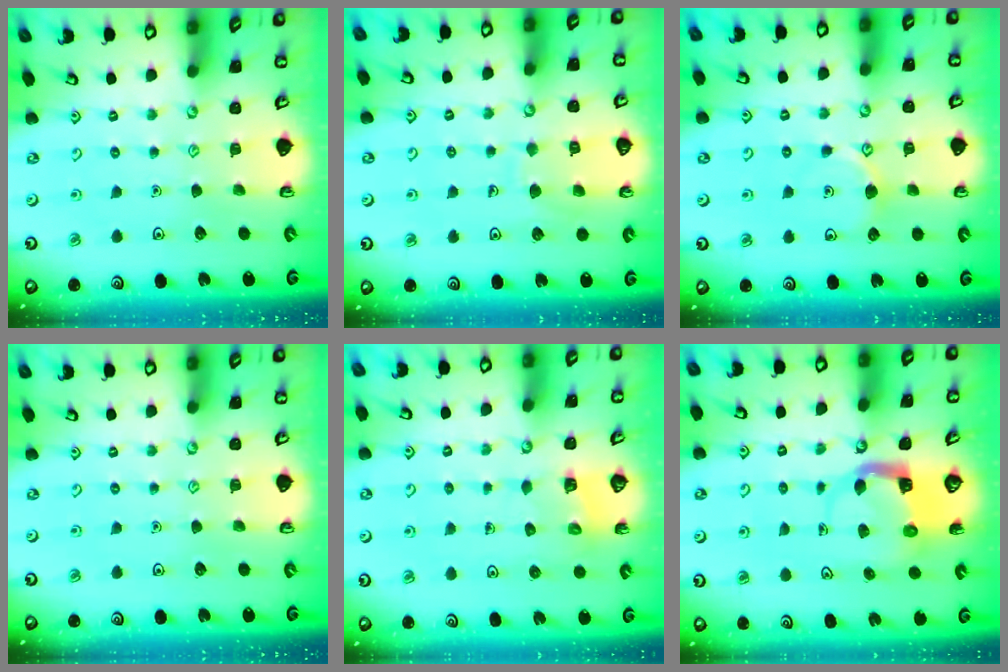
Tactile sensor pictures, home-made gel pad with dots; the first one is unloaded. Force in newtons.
{"total": 7.2, "press": 7.2, "slide": 0.6}
{"total": 5.1, "press": 5.1, "slide": 0.8}
{"total": 0.0}
{"total": 4.7, "press": 4.7, "slide": 0.2}
{"total": 4.7, "press": 4.7, "slide": 0.5}